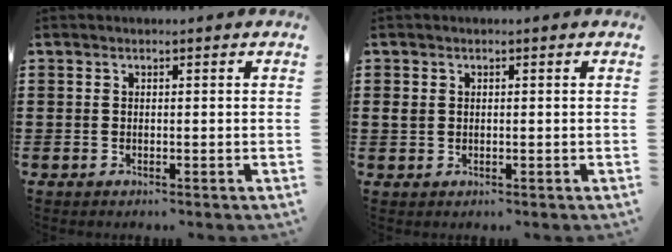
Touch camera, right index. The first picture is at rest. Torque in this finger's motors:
{"motor_torque": [0.34, 0.31, 0.01, 0.01]}